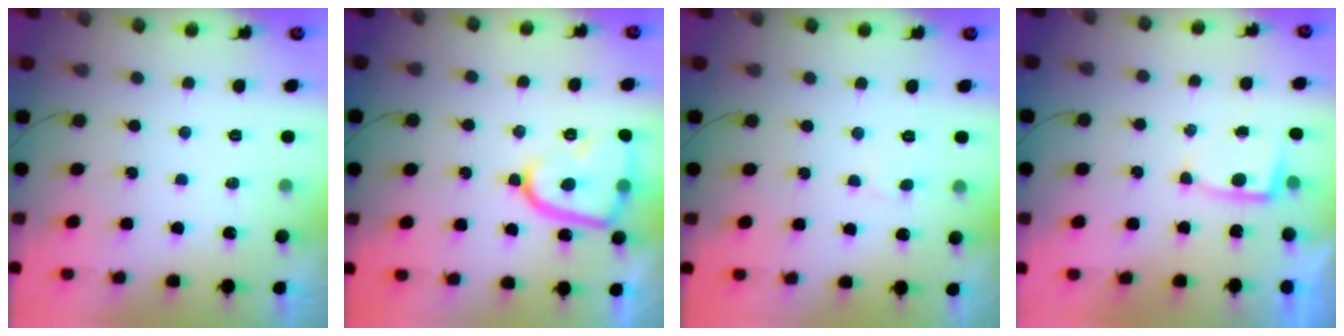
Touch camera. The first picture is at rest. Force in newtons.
{"total": 14.2, "press": 14.1, "slide": 1.6}
{"total": 3.6, "press": 3.6, "slide": 0.3}
{"total": 2.9, "press": 2.9, "slide": 0.4}